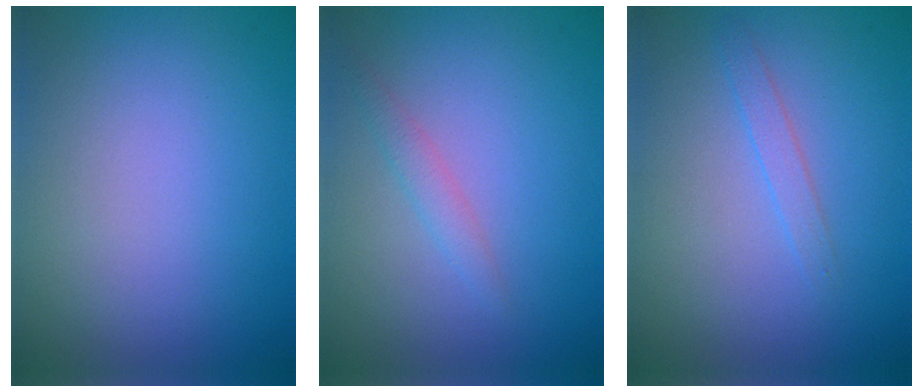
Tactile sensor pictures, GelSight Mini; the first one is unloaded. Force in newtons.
{"total": 2.0, "press": 2.0, "slide": 0.2}
{"total": 1.2, "press": 1.2, "slide": 0.1}